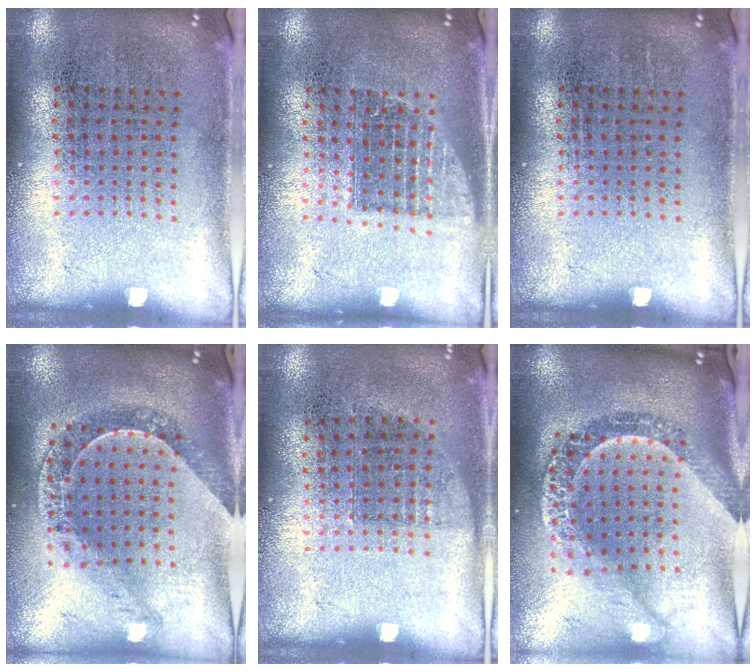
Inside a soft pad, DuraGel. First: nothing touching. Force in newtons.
{"total": 1.3, "press": 1.1, "slide": 0.7}
{"total": 0.0}
{"total": 1.2, "press": 1.2, "slide": 0.2}
{"total": 0.7, "press": 0.6, "slide": 0.3}
{"total": 3.0, "press": 2.3, "slide": 1.9}